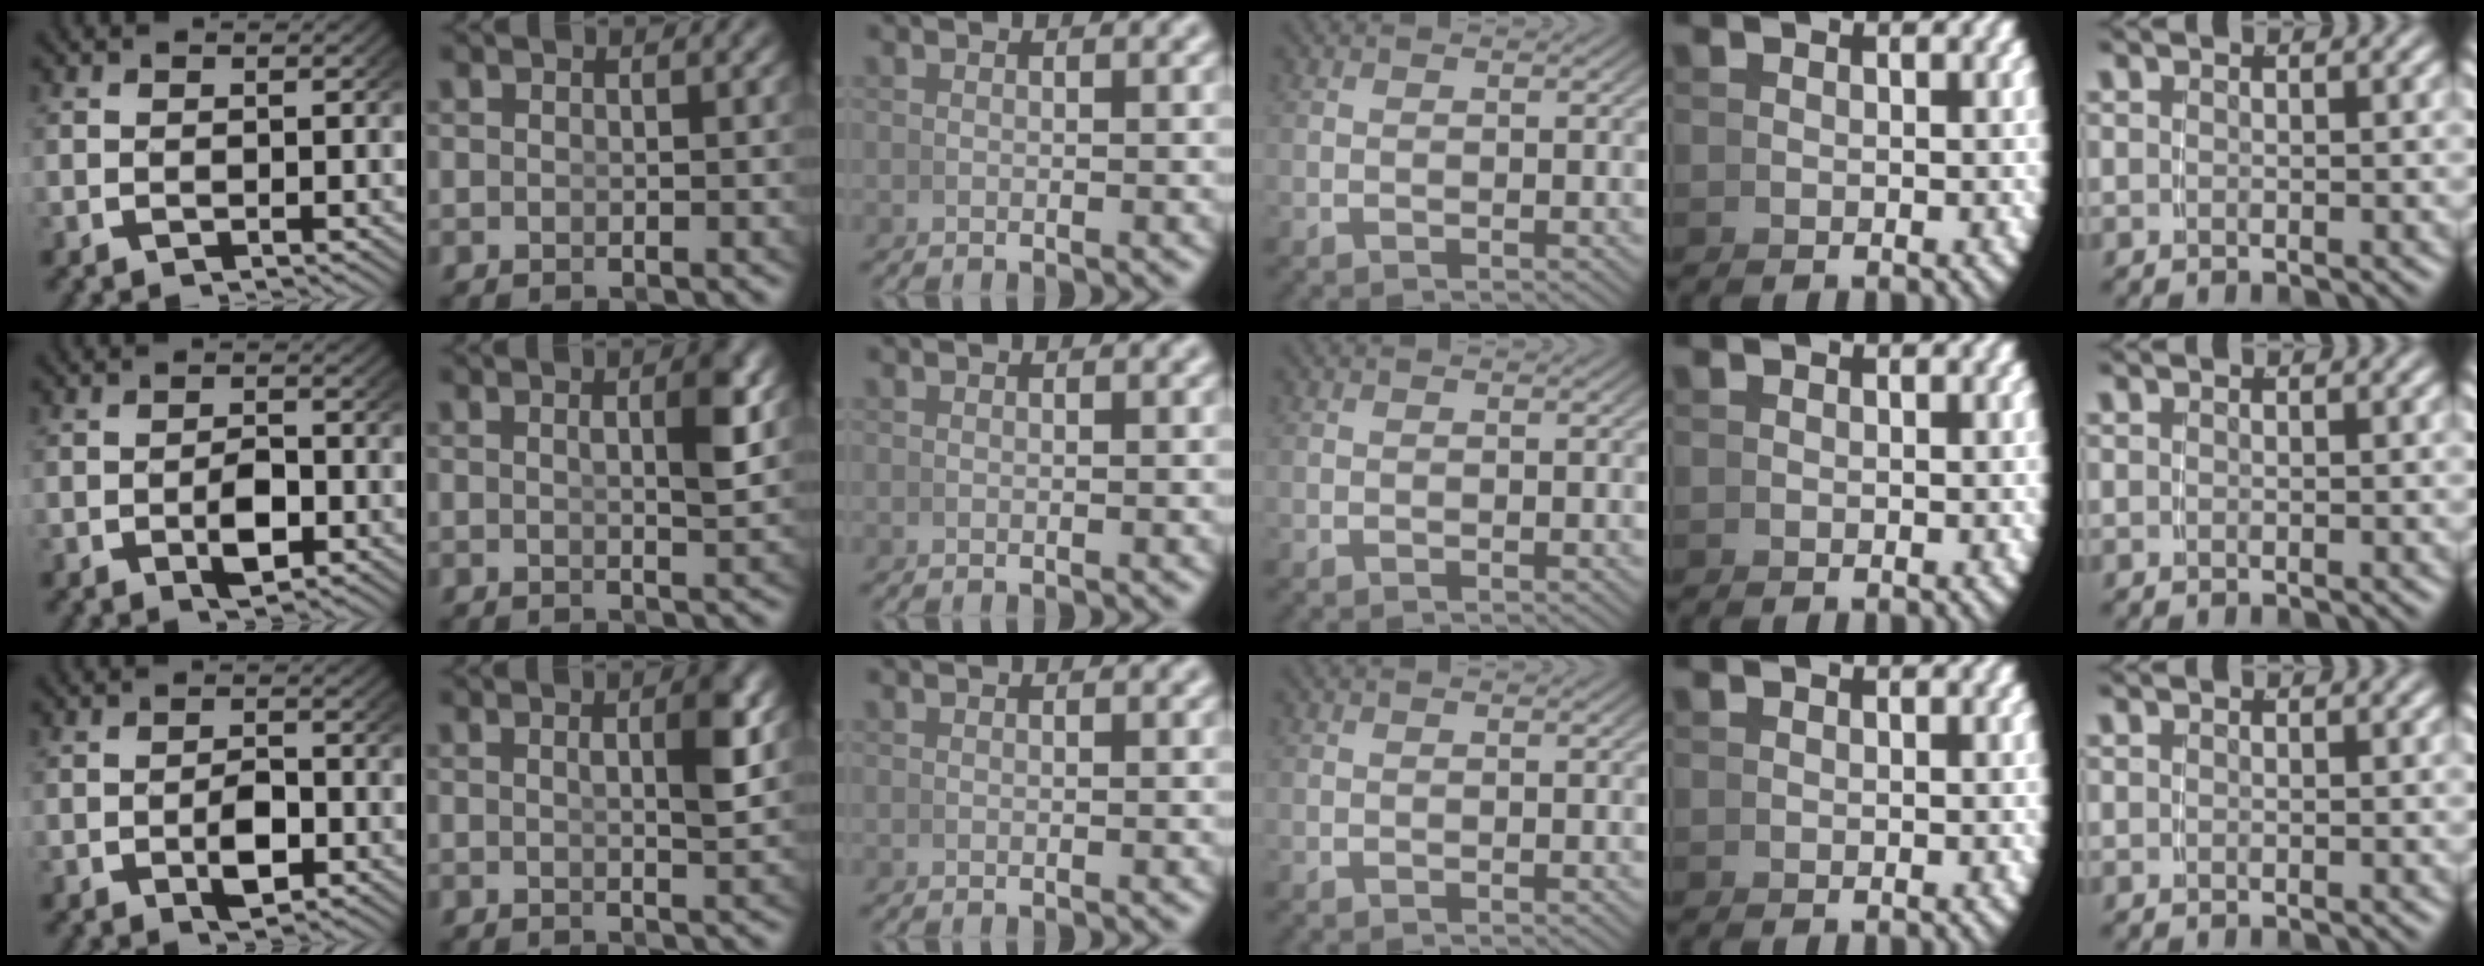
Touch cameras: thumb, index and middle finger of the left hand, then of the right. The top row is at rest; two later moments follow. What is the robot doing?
{"motion": "grasp_and_lifting", "object": "pen"}